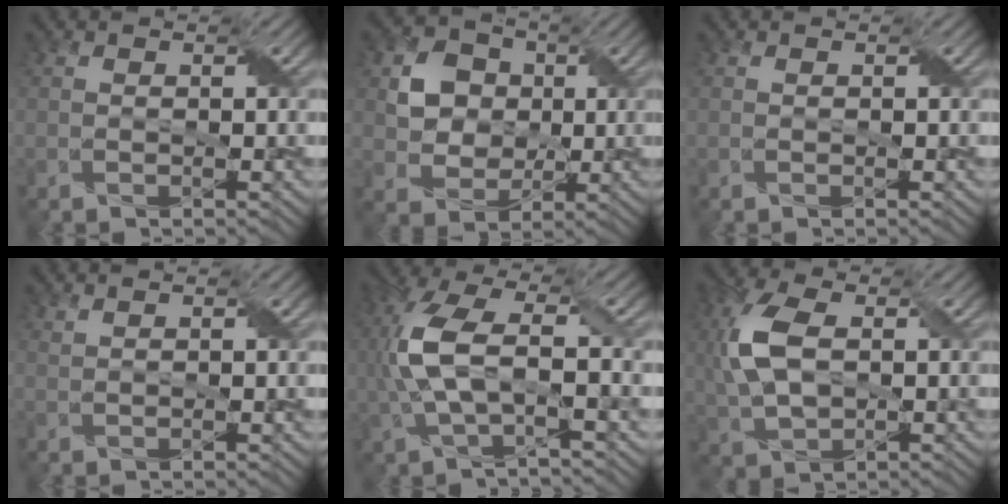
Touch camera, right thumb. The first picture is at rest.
{"total": 5.9, "force": [1.2, 5.4, 2.1], "torque": [-0.053, 0.004, 0.012]}
{"total": 0.0}
{"total": 1.0, "force": [1.0, 0.1, 0.1], "torque": [-0.006, 0.001, 0.014]}
{"total": 8.0, "force": [-0.2, 3.2, 7.4], "torque": [-0.187, 0.010, -0.005]}
{"total": 8.4, "force": [1.2, 4.9, 6.7], "torque": [-0.177, 0.010, 0.021]}